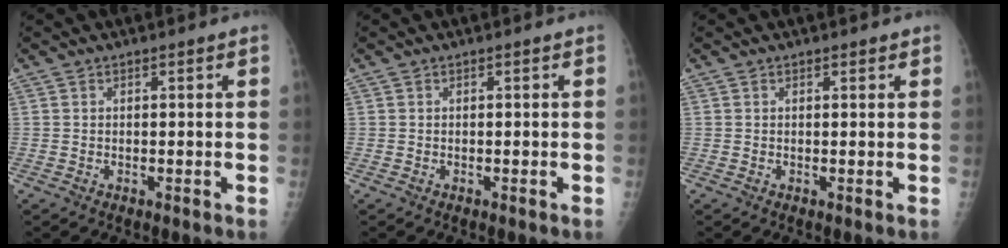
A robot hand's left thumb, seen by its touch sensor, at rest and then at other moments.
{"total": 0.0}
{"total": 0.6, "force": [0.5, 0.2, 0.3], "torque": [-0.004, -0.003, 0.006]}